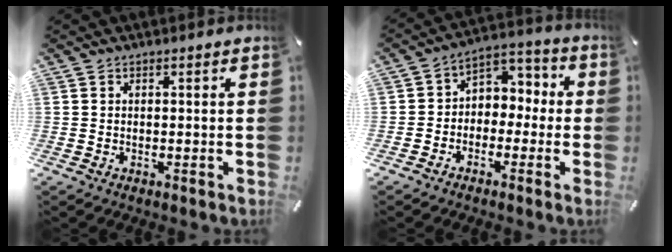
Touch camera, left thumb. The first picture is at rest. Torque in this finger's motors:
{"motor_torque": [0.21, 0.22, 0.59, 0.29, 0.01]}